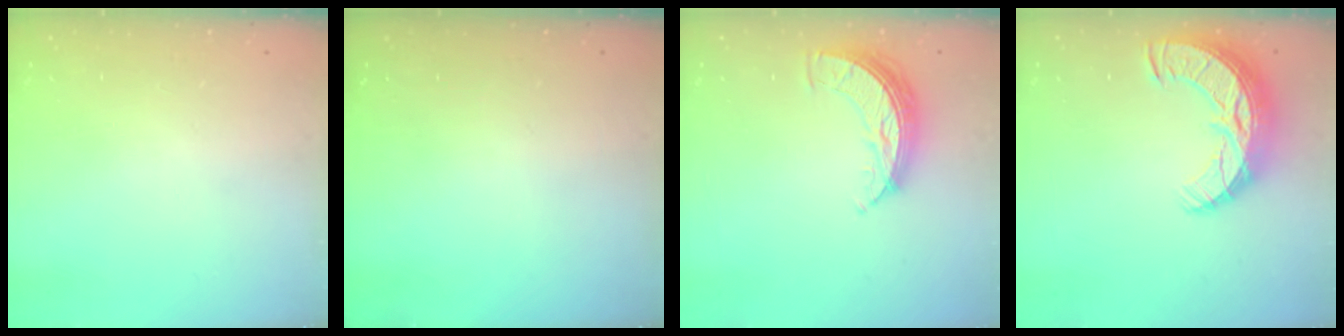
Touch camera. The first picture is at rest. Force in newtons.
{"total": 0.0}
{"total": 7.8, "press": 7.8, "slide": 0.6}
{"total": 15.2, "press": 15.2, "slide": 1.0}